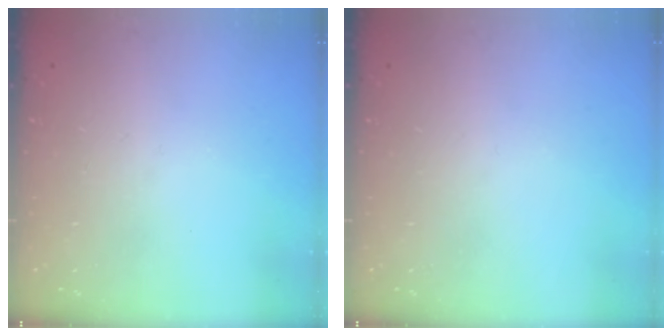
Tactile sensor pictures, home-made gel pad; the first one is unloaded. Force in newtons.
{"total": 0.0}